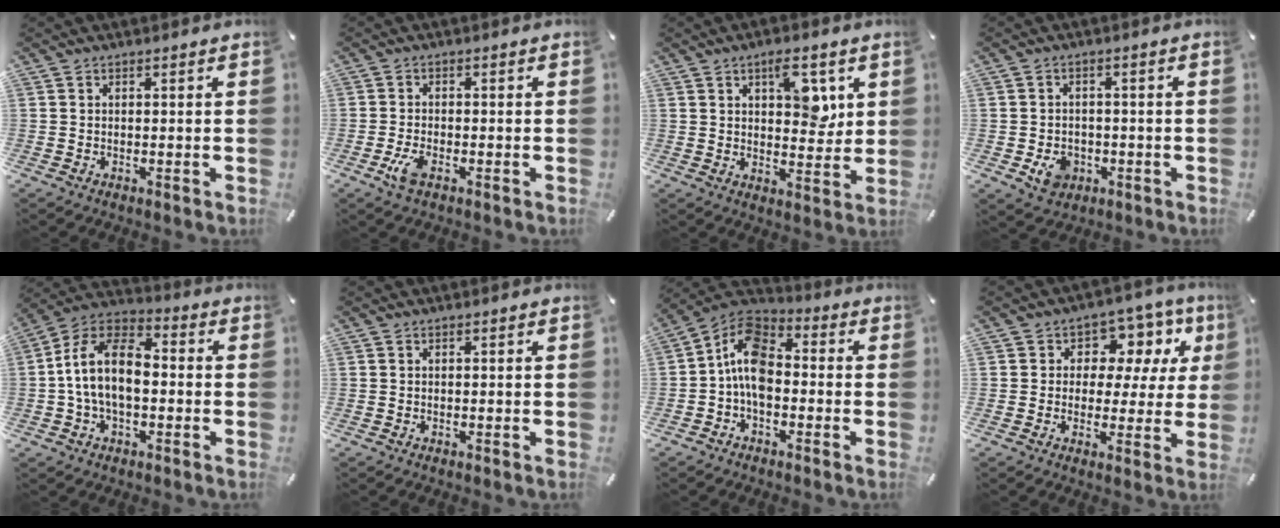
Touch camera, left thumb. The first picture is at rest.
{"total": 4.0, "force": [-1.9, 1.7, 3.1], "torque": [-0.075, 0.000, -0.040]}
{"total": 9.3, "force": [3.6, 5.0, 7.0], "torque": [-0.081, -0.015, 0.055]}
{"total": 5.6, "force": [-1.9, 4.7, 2.5], "torque": [-0.036, 0.003, -0.034]}
{"total": 12.7, "force": [-1.6, 7.9, 9.8], "torque": [-0.215, 0.012, -0.031]}
{"total": 0.0}
{"total": 10.5, "force": [-2.3, 6.8, 7.7], "torque": [-0.165, 0.008, -0.044]}
{"total": 9.3, "force": [2.8, 7.4, 5.0], "torque": [-0.067, -0.019, 0.050]}